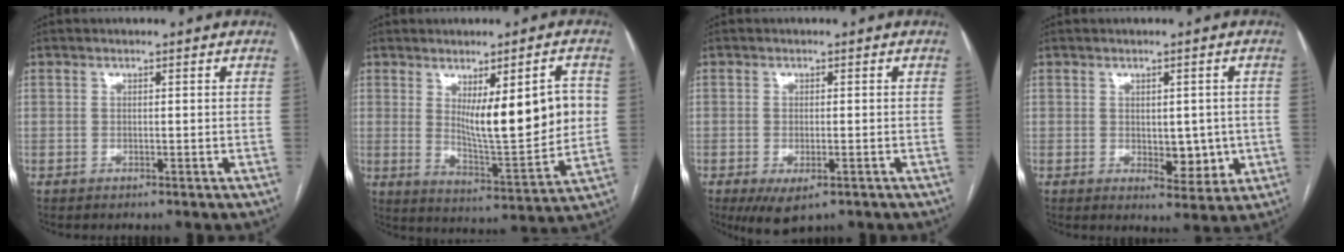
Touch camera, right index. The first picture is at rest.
{"total": 13.8, "force": [2.6, 2.5, 13.4], "torque": [-0.194, -0.015, 0.049]}
{"total": 5.1, "force": [-2.7, 1.9, 3.9], "torque": [-0.062, -0.012, -0.035]}
{"total": 5.4, "force": [-0.4, 3.0, 4.5], "torque": [-0.052, -0.003, 0.006]}